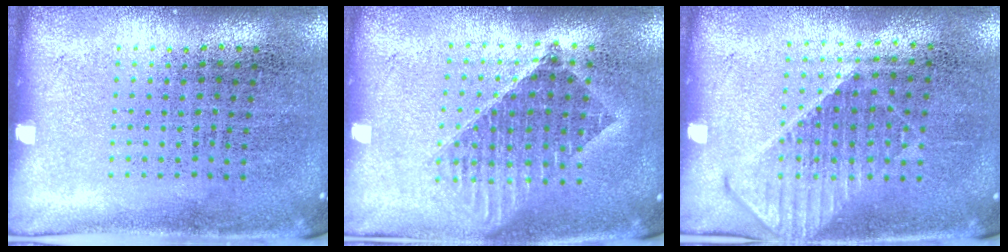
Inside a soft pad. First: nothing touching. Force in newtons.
{"total": 1.5, "press": 1.3, "slide": 0.8}
{"total": 1.1, "press": 1.1, "slide": 0.4}